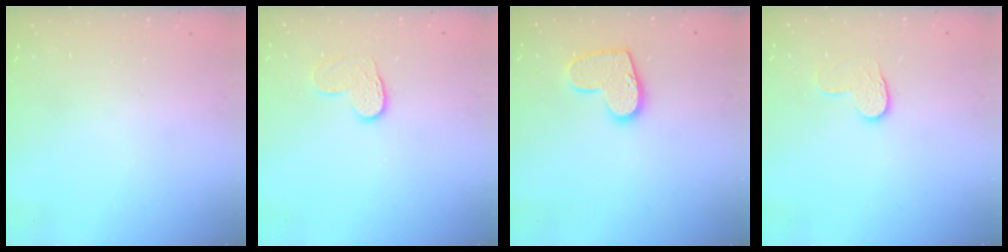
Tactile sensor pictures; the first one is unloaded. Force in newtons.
{"total": 7.6, "press": 7.6, "slide": 0.4}
{"total": 12.0, "press": 11.9, "slide": 0.7}
{"total": 6.2, "press": 6.2, "slide": 0.4}